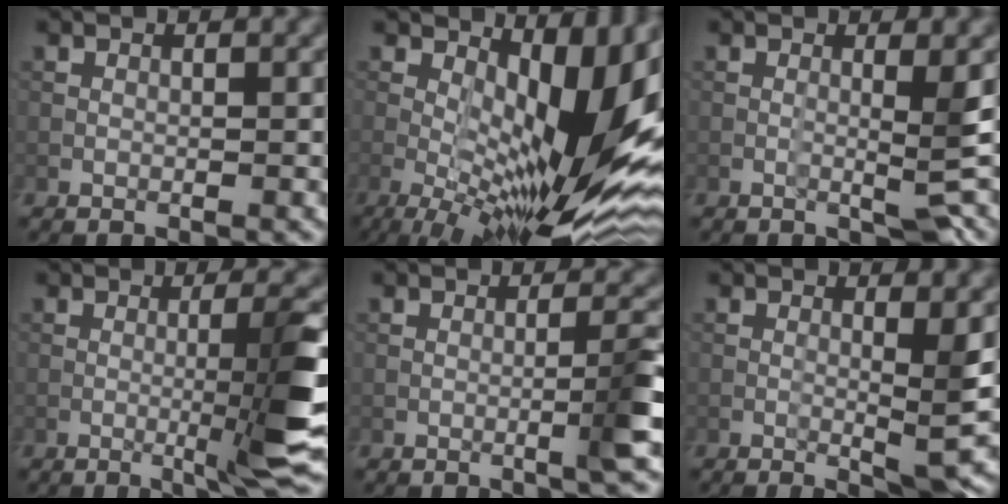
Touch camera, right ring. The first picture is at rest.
{"total": 14.0, "force": [0.0, 4.9, 13.1], "torque": [-0.179, 0.010, 0.001]}
{"total": 2.5, "force": [-0.1, 0.2, 2.5], "torque": [-0.037, -0.003, -0.004]}
{"total": 5.9, "force": [-1.0, 0.5, 5.8], "torque": [-0.090, 0.003, -0.015]}
{"total": 2.8, "force": [-0.5, 0.3, 2.7], "torque": [-0.039, 0.005, -0.016]}
{"total": 2.9, "force": [0.0, 0.2, 2.9], "torque": [-0.047, -0.005, -0.002]}